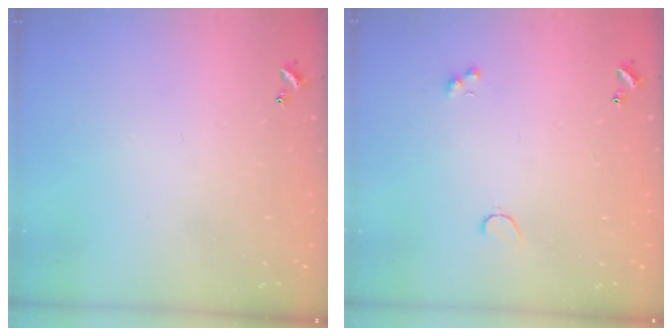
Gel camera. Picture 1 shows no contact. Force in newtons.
{"total": 1.0, "press": 0.9, "slide": 0.5}